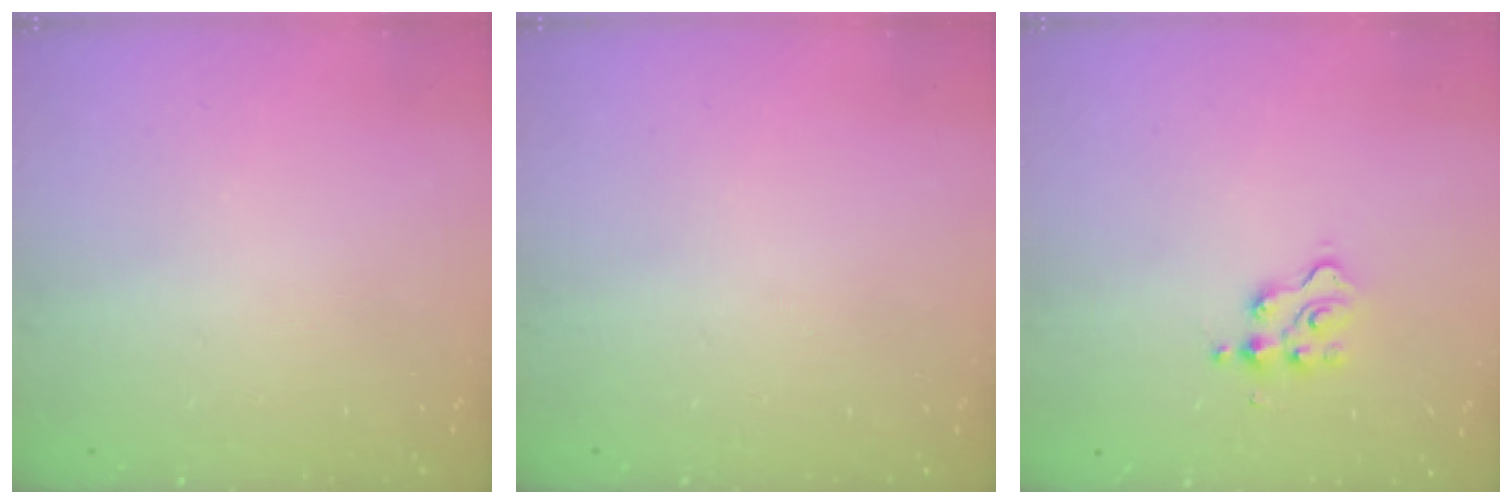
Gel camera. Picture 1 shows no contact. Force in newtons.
{"total": 0.0}
{"total": 3.3, "press": 3.3, "slide": 0.3}